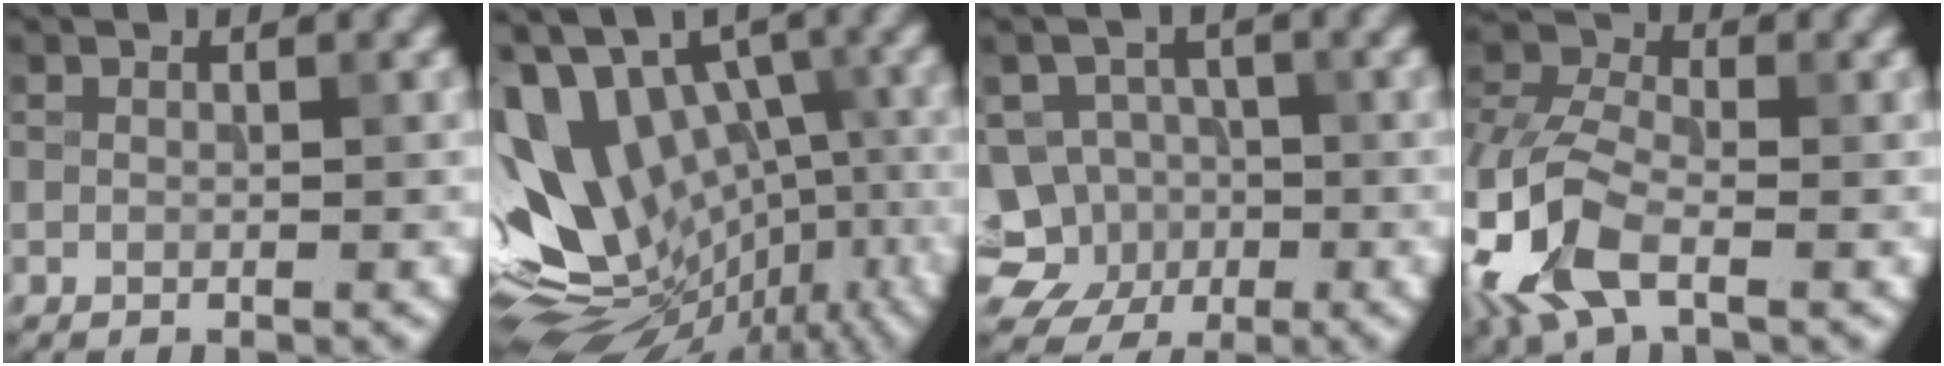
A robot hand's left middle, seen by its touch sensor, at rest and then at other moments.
{"total": 15.5, "force": [-1.3, 10.0, 11.8], "torque": [-0.171, 0.005, 0.013]}
{"total": 7.7, "force": [-2.3, 7.0, 2.2], "torque": [-0.032, 0.018, -0.060]}
{"total": 7.7, "force": [-2.9, 4.2, 5.8], "torque": [-0.140, 0.002, -0.076]}